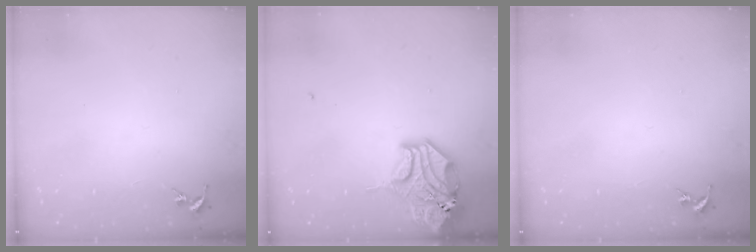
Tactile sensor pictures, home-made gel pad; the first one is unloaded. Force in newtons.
{"total": 14.3, "press": 14.1, "slide": 2.1}
{"total": 0.0}